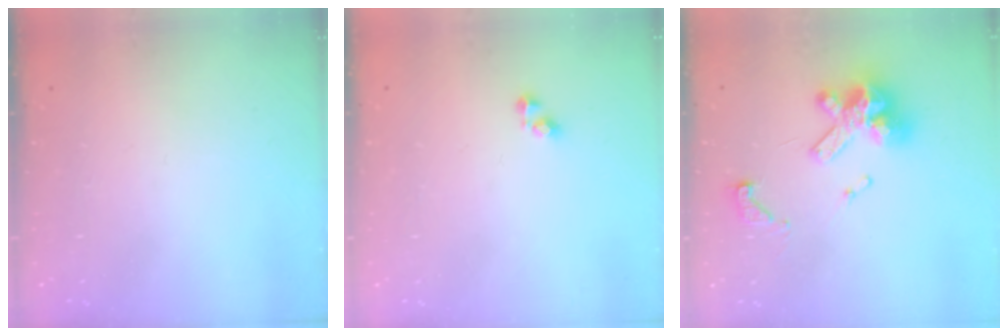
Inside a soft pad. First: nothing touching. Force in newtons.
{"total": 2.7, "press": 2.7, "slide": 0.4}
{"total": 14.5, "press": 14.5, "slide": 0.9}